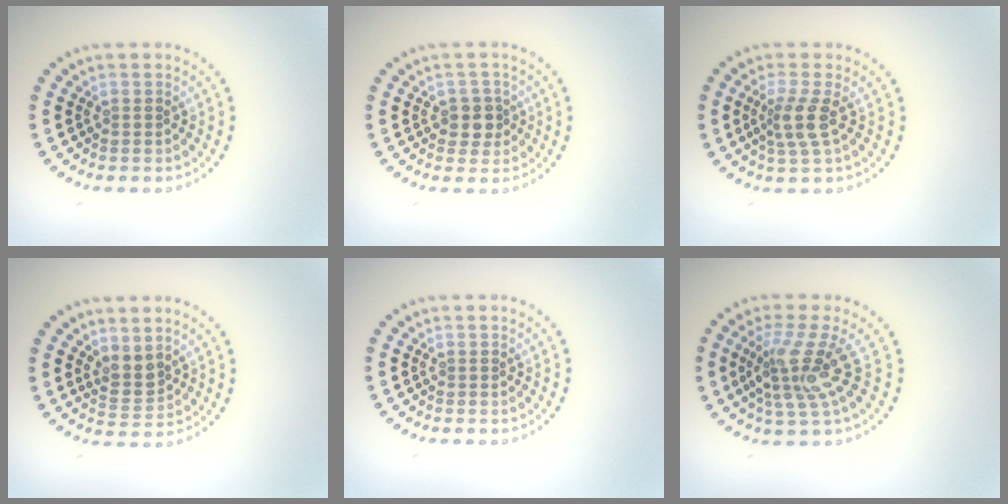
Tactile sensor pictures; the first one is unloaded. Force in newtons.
{"total": 2.3, "press": 2.1, "slide": 0.8}
{"total": 2.7, "press": 2.1, "slide": 1.7}
{"total": 2.1, "press": 1.8, "slide": 1.1}
{"total": 0.0}
{"total": 4.2, "press": 3.2, "slide": 2.7}